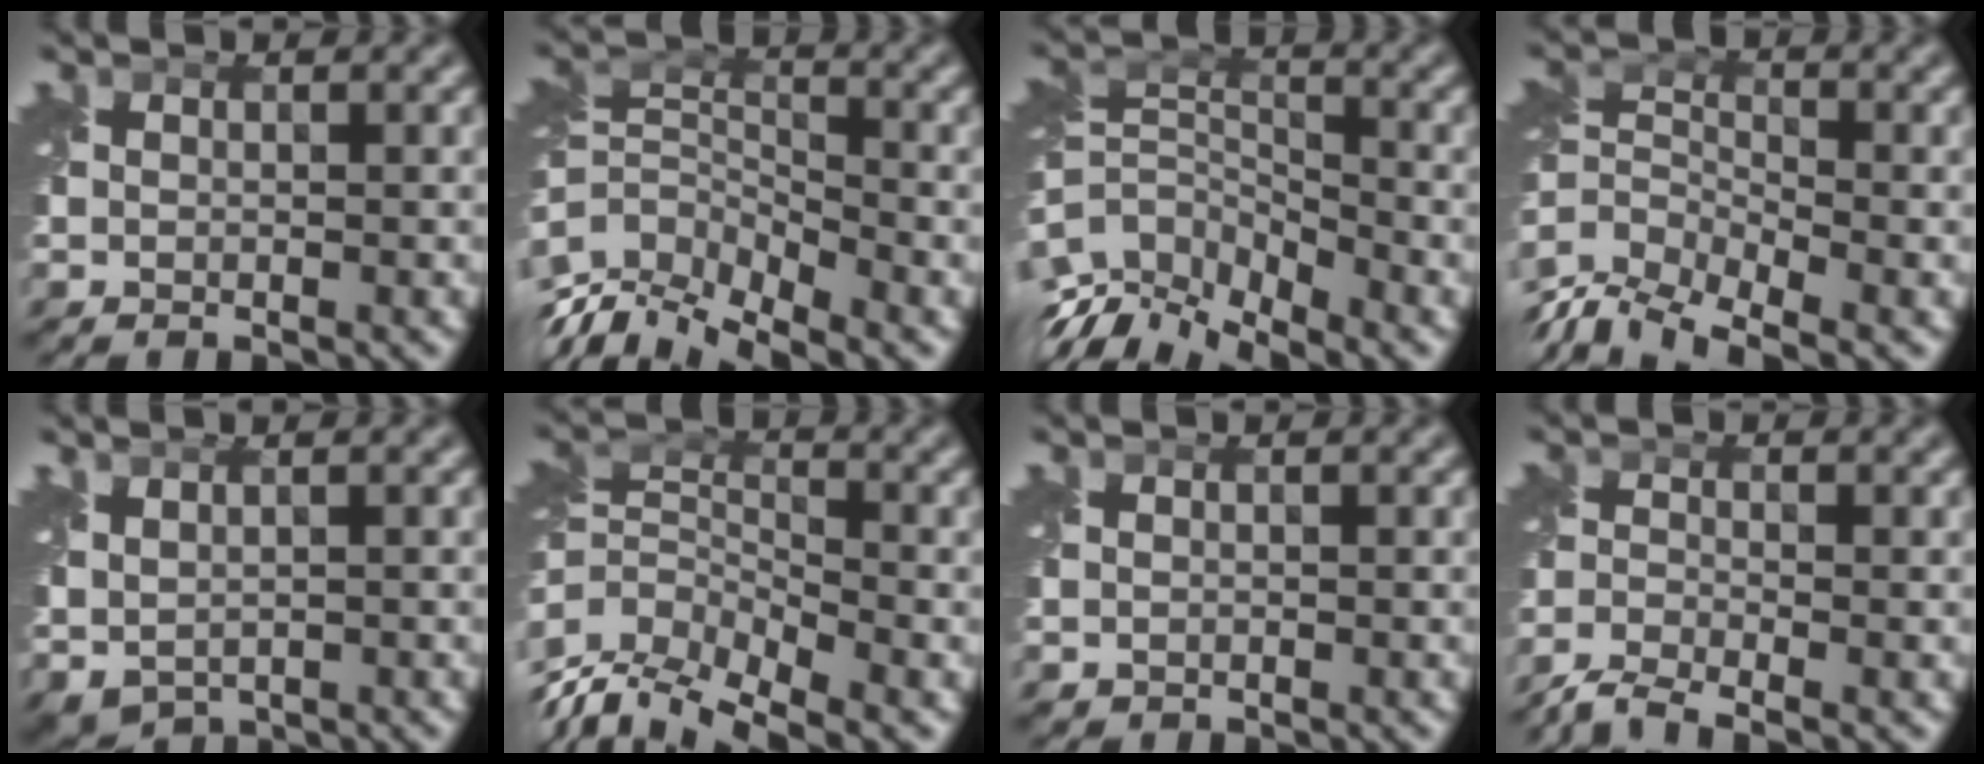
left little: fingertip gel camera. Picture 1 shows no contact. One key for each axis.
{"total": 8.8, "fx": -5.2, "fy": 4.6, "fz": 5.4, "tx": -0.104, "ty": -0.003, "tz": -0.095}
{"total": 9.1, "fx": -6.4, "fy": 4.1, "fz": 5.0, "tx": -0.103, "ty": -0.006, "tz": -0.126}
{"total": 6.7, "fx": -3.7, "fy": 3.5, "fz": 4.3, "tx": -0.084, "ty": -0.008, "tz": -0.081}
{"total": 2.6, "fx": 0.7, "fy": 1.7, "fz": 1.8, "tx": -0.048, "ty": -0.007, "tz": 0.022}
{"total": 8.0, "fx": -4.3, "fy": 4.2, "fz": 5.3, "tx": -0.101, "ty": -0.011, "tz": -0.089}
{"total": 0.5, "fx": -0.2, "fy": 0.5, "fz": 0.1, "tx": 0.000, "ty": -0.006, "tz": -0.003}
{"total": 3.7, "fx": -3.3, "fy": 0.6, "fz": 1.5, "tx": -0.035, "ty": -0.013, "tz": -0.078}